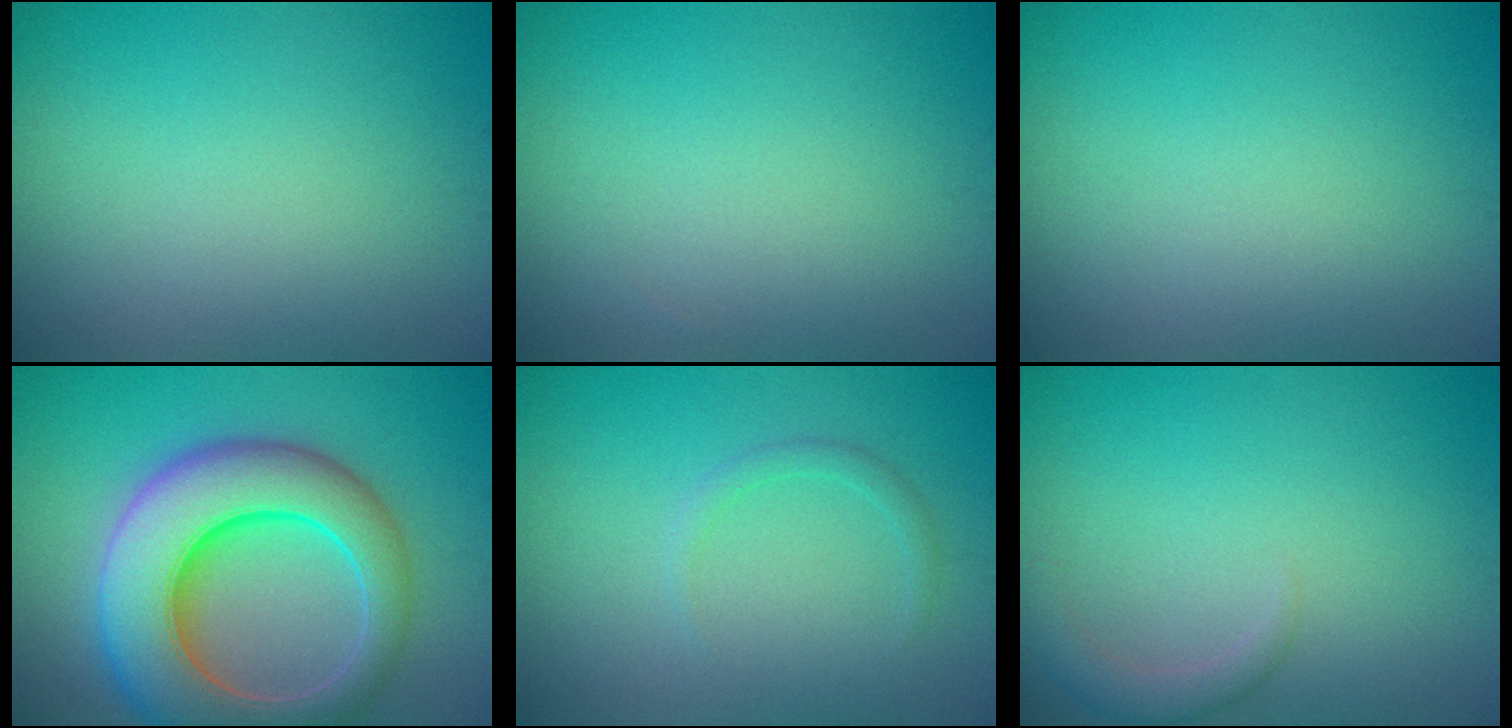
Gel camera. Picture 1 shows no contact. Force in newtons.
{"total": 0.0}
{"total": 0.0}
{"total": 11.4, "press": 11.4, "slide": 0.4}
{"total": 1.0, "press": 1.0, "slide": 0.0}
{"total": 1.7, "press": 1.7, "slide": 0.1}